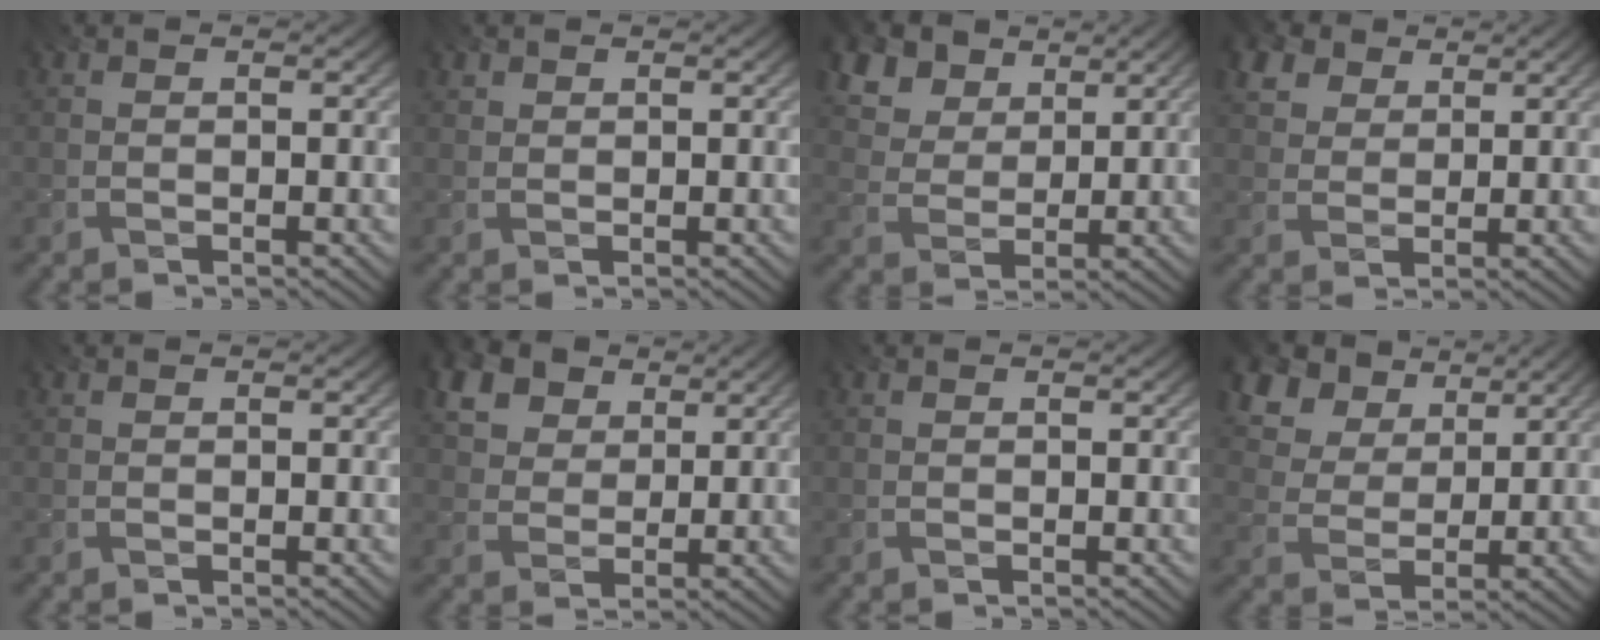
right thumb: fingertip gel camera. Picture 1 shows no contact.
{"total": 0.9, "force": [0.7, 0.6, 0.2], "torque": [-0.004, 0.000, 0.014]}
{"total": 9.8, "force": [5.8, 6.3, 4.8], "torque": [-0.152, -0.005, 0.111]}
{"total": 5.5, "force": [3.3, 3.5, 2.5], "torque": [-0.075, 0.011, 0.061]}
{"total": 0.0}
{"total": 7.4, "force": [3.9, 5.1, 3.8], "torque": [-0.112, 0.009, 0.067]}
{"total": 0.0}
{"total": 11.2, "force": [6.3, 7.2, 5.7], "torque": [-0.169, 0.011, 0.118]}